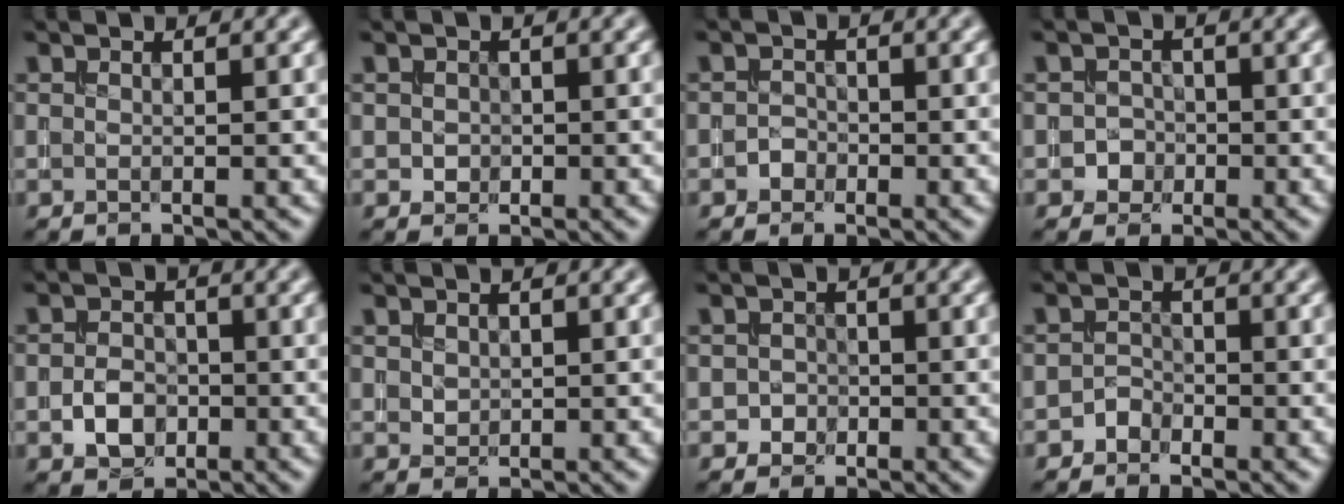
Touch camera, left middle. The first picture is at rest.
{"total": 0.7, "force": [-0.1, 0.7, 0.1], "torque": [0.001, -0.001, -0.001]}
{"total": 1.0, "force": [-0.6, 0.8, 0.0], "torque": [0.005, 0.001, -0.011]}
{"total": 1.4, "force": [-0.6, 1.3, 0.1], "torque": [0.014, 0.003, -0.014]}
{"total": 2.6, "force": [-0.9, 2.0, 1.3], "torque": [-0.021, 0.000, -0.020]}
{"total": 0.8, "force": [0.4, 0.6, 0.1], "torque": [-0.004, -0.002, 0.015]}
{"total": 1.0, "force": [-0.4, 0.9, -0.1], "torque": [0.011, 0.001, -0.008]}
{"total": 1.1, "force": [-0.9, 0.6, -0.1], "torque": [0.005, 0.005, -0.016]}